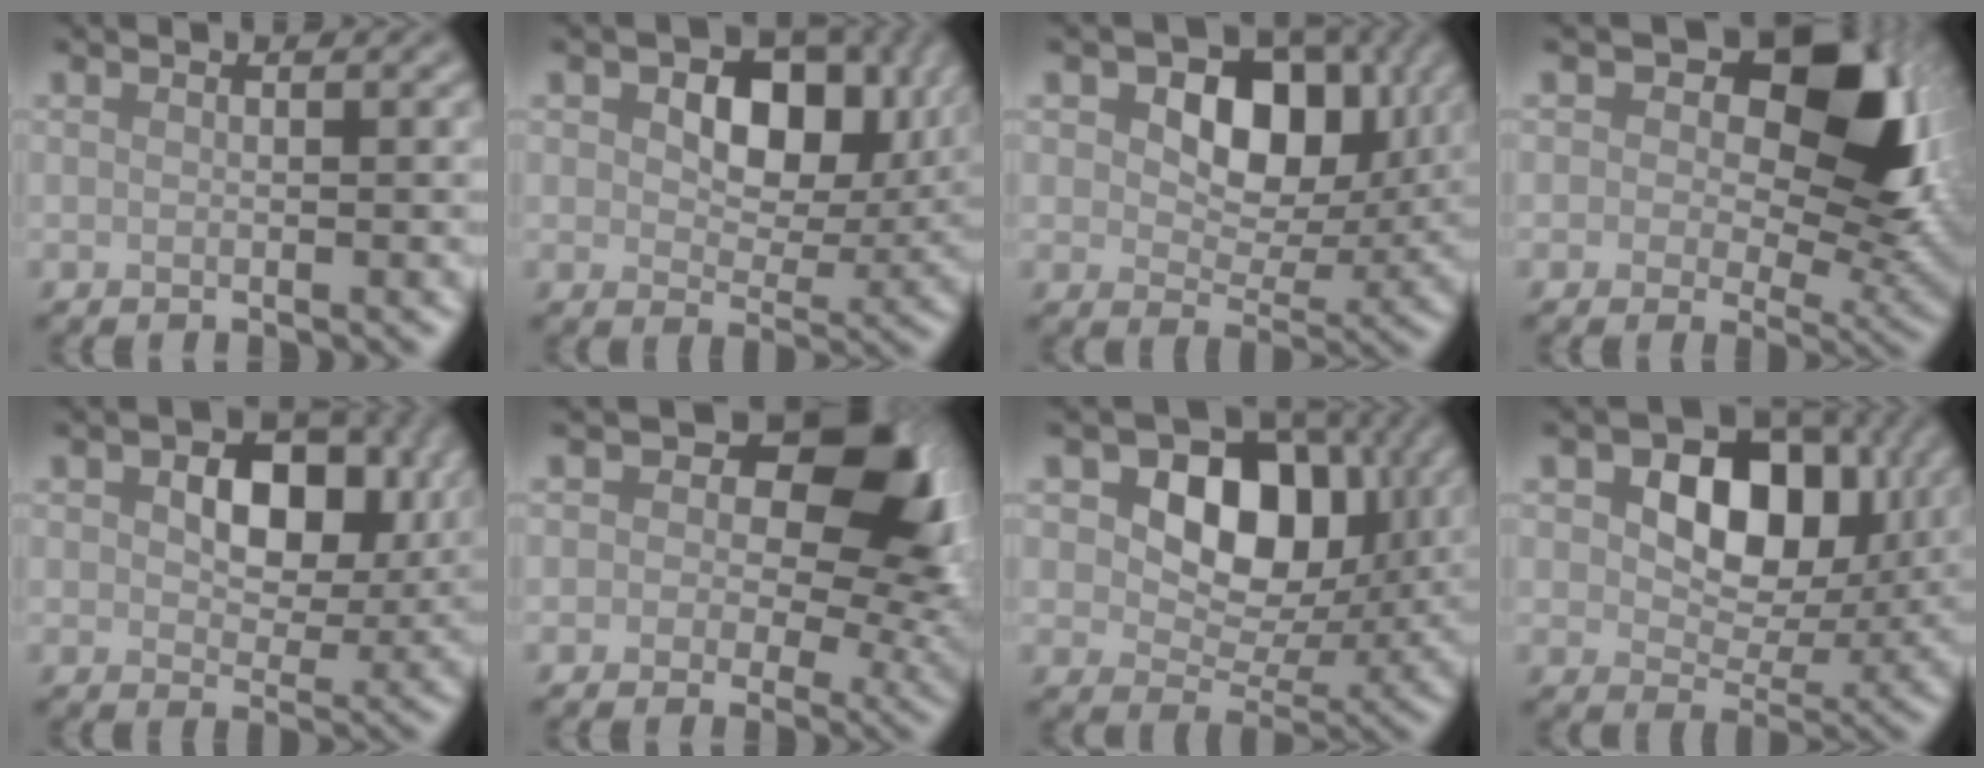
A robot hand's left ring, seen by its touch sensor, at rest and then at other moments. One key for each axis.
{"total": 7.2, "fx": 1.9, "fy": 4.7, "fz": 5.1, "tx": -0.088, "ty": -0.005, "tz": 0.038}
{"total": 7.0, "fx": 2.0, "fy": 4.8, "fz": 4.8, "tx": -0.083, "ty": -0.005, "tz": 0.036}
{"total": 10.6, "fx": 3.0, "fy": 6.6, "fz": 7.7, "tx": -0.104, "ty": -0.006, "tz": 0.053}
{"total": 6.5, "fx": 1.5, "fy": 4.2, "fz": 4.7, "tx": -0.082, "ty": -0.003, "tz": 0.032}
{"total": 9.4, "fx": 2.6, "fy": 6.0, "fz": 6.8, "tx": -0.082, "ty": 0.000, "tz": 0.045}
{"total": 8.9, "fx": 2.5, "fy": 6.2, "fz": 5.9, "tx": -0.098, "ty": 0.000, "tz": 0.041}
{"total": 8.2, "fx": 1.8, "fy": 5.6, "fz": 5.8, "tx": -0.103, "ty": 0.001, "tz": 0.035}